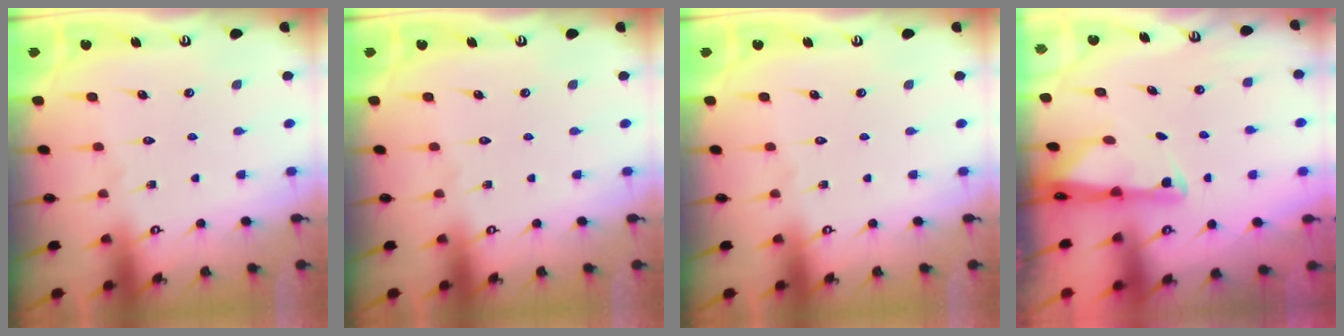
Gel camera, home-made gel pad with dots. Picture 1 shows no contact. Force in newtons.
{"total": 0.0}
{"total": 0.0}
{"total": 2.0, "press": 2.0, "slide": 0.3}